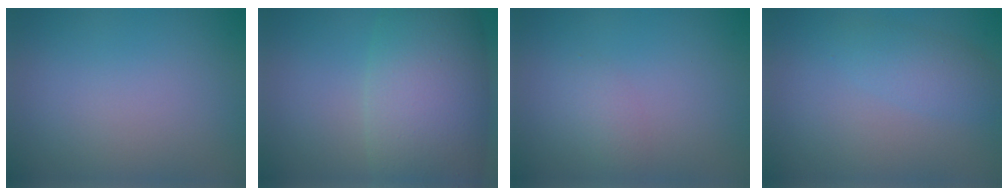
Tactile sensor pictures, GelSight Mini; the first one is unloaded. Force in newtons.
{"total": 10.8, "press": 10.8, "slide": 0.4}
{"total": 1.1, "press": 1.1, "slide": 0.1}
{"total": 2.4, "press": 2.4, "slide": 0.1}